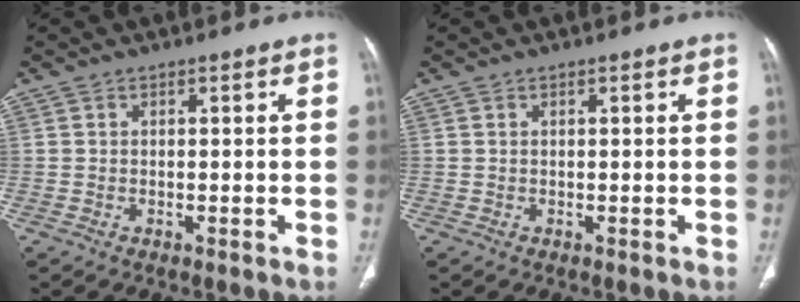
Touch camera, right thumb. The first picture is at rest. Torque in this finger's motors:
{"motor_torque": [0.00, 0.00, -0.04, 0.03, 0.01]}